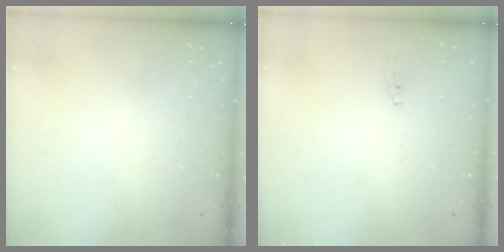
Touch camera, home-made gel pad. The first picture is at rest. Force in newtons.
{"total": 2.4, "press": 2.4, "slide": 0.2}